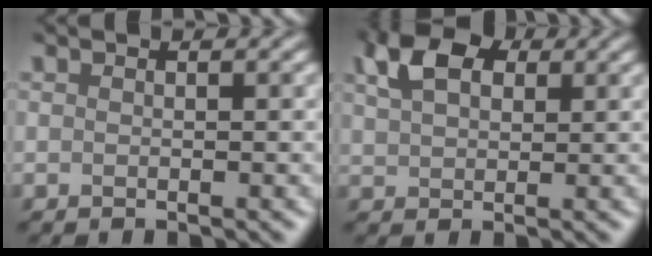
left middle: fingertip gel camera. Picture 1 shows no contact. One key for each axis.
{"total": 2.9, "fx": 2.0, "fy": 1.7, "fz": 1.2, "tx": -0.053, "ty": 0.014, "tz": 0.051}